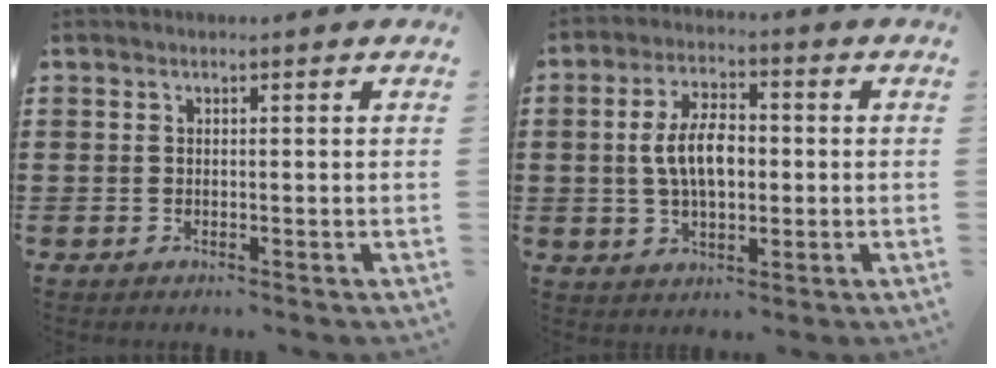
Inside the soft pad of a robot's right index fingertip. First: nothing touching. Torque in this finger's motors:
{"motor_torque": [1.52, -0.10, 0.97, 0.21]}